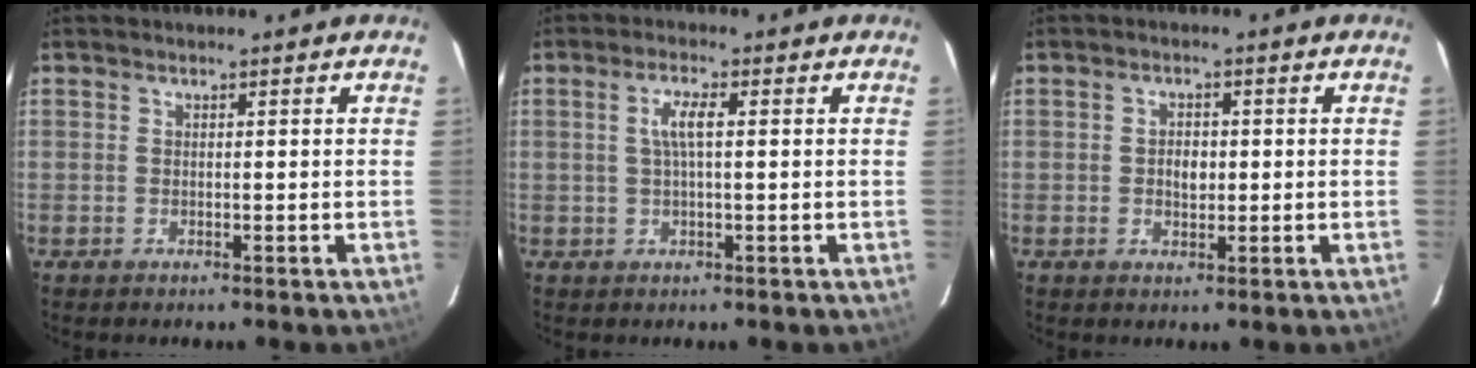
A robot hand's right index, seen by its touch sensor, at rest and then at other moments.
{"total": 3.5, "force": [0.6, 0.5, 3.5], "torque": [-0.067, 0.005, 0.010]}
{"total": 2.6, "force": [0.0, 1.8, 1.9], "torque": [-0.030, 0.005, -0.001]}